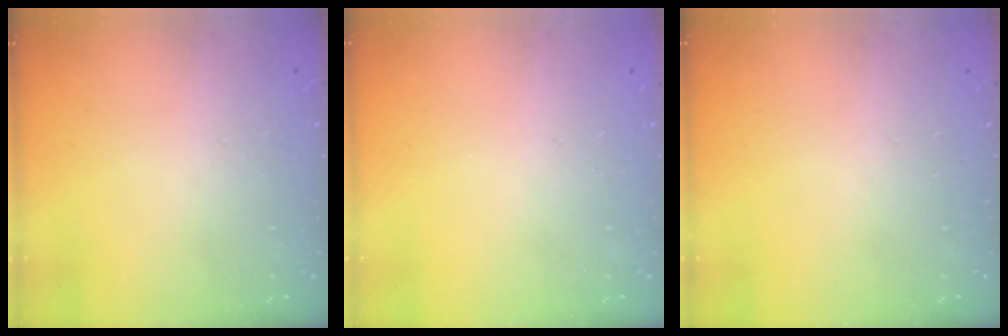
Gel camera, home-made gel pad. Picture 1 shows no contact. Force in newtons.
{"total": 0.0}
{"total": 0.0}